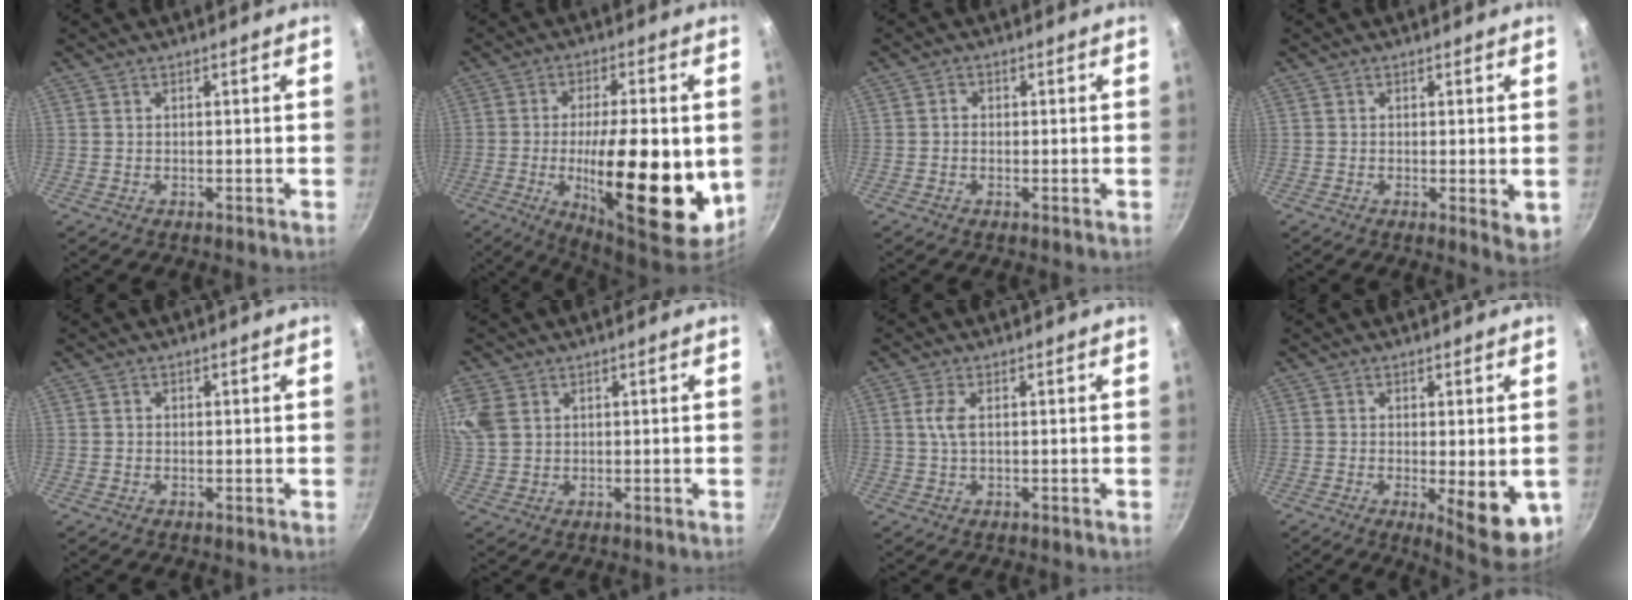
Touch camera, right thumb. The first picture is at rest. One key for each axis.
{"total": 22.3, "fx": -3.4, "fy": 7.6, "fz": 20.7, "tx": -0.307, "ty": -0.001, "tz": -0.048}
{"total": 1.5, "fx": -0.2, "fy": 1.3, "fz": 0.7, "tx": -0.010, "ty": 0.004, "tz": -0.008}
{"total": 3.7, "fx": -0.3, "fy": 1.4, "fz": 3.5, "tx": -0.046, "ty": -0.013, "tz": -0.005}
{"total": 0.6, "fx": 0.0, "fy": 0.6, "fz": 0.1, "tx": 0.000, "ty": 0.002, "tz": -0.001}
{"total": 8.4, "fx": 2.9, "fy": 6.0, "fz": 5.0, "tx": -0.116, "ty": 0.012, "tz": 0.061}
{"total": 2.8, "fx": 0.2, "fy": 0.9, "fz": 2.7, "tx": -0.066, "ty": 0.004, "tz": 0.004}
{"total": 10.2, "fx": -1.8, "fy": 3.5, "fz": 9.4, "tx": -0.105, "ty": -0.011, "tz": -0.014}